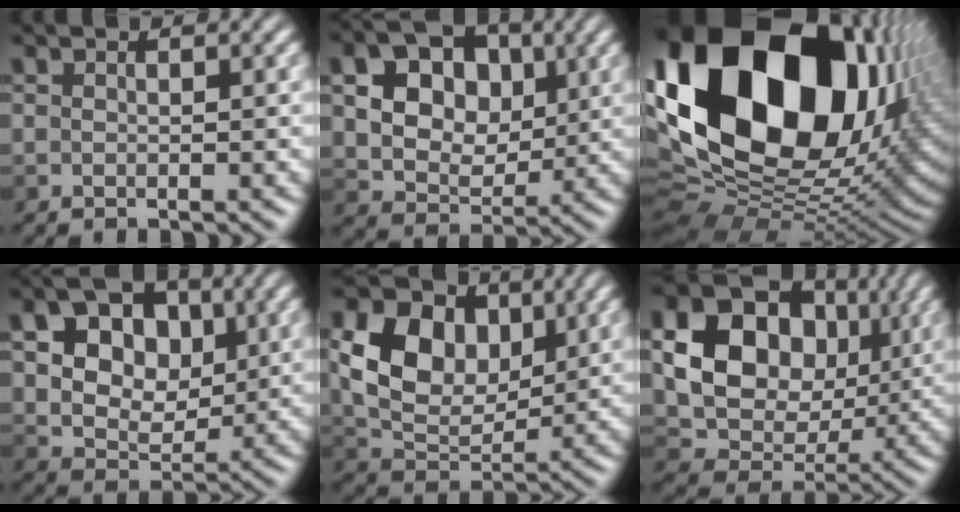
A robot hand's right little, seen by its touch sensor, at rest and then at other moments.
{"total": 14.2, "force": [4.6, 11.1, 7.5], "torque": [-0.136, 0.035, 0.083]}
{"total": 22.9, "force": [7.1, 15.0, 15.8], "torque": [-0.343, 0.020, 0.136]}
{"total": 13.0, "force": [4.4, 9.7, 7.6], "torque": [-0.116, 0.041, 0.077]}
{"total": 9.0, "force": [2.3, 6.4, 6.0], "torque": [-0.125, -0.003, 0.036]}
{"total": 15.9, "force": [3.7, 12.7, 8.7], "torque": [-0.186, 0.030, 0.077]}